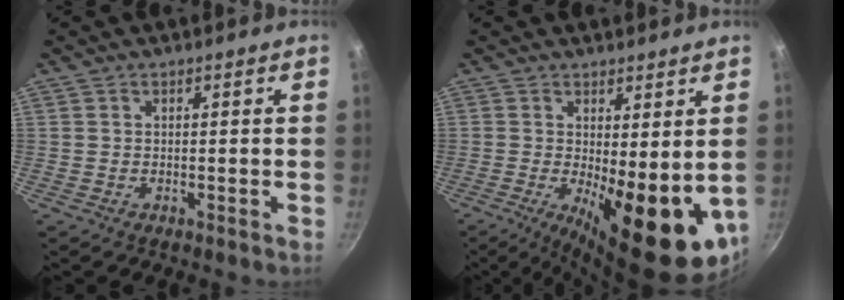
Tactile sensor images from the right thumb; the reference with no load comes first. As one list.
[{"total": 15.6, "force": [-1.0, 5.6, 14.5], "torque": [-0.169, -0.024, -0.001]}]